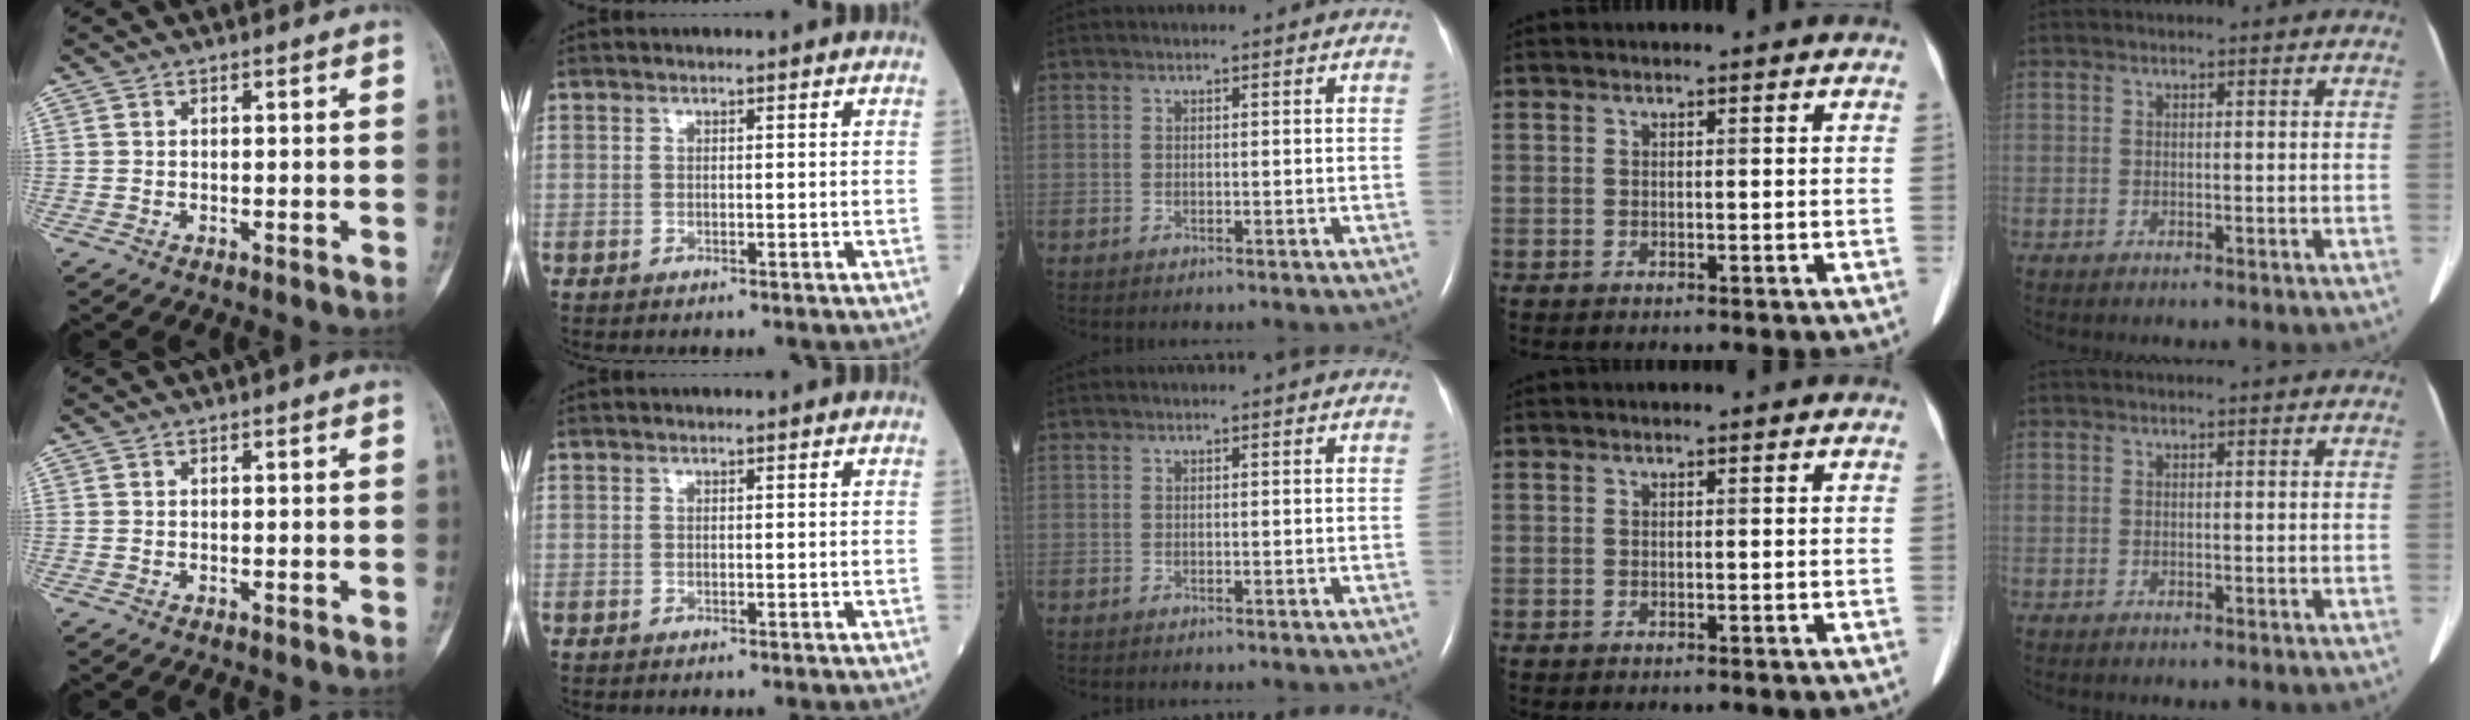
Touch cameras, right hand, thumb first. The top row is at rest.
{}